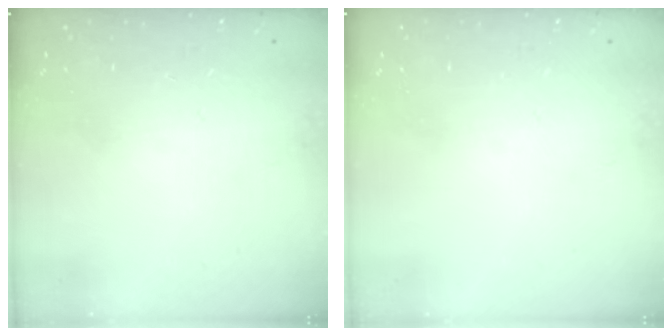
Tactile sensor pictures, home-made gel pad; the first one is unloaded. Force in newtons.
{"total": 0.0}